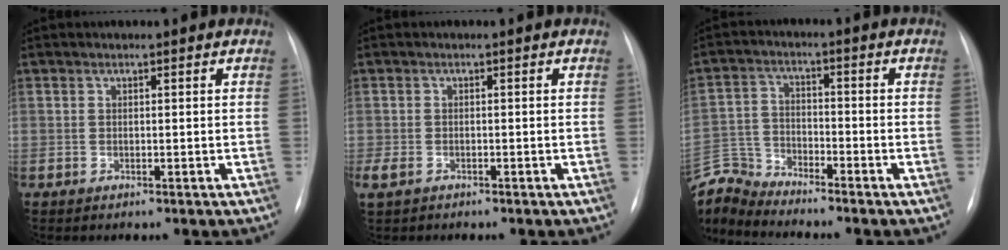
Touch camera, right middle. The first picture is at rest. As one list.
[{"total": 3.2, "force": [-1.9, 1.9, 1.7], "torque": [-0.043, -0.007, -0.029]}, {"total": 8.3, "force": [-8.3, 0.2, 0.0], "torque": [-0.012, 0.011, -0.167]}]